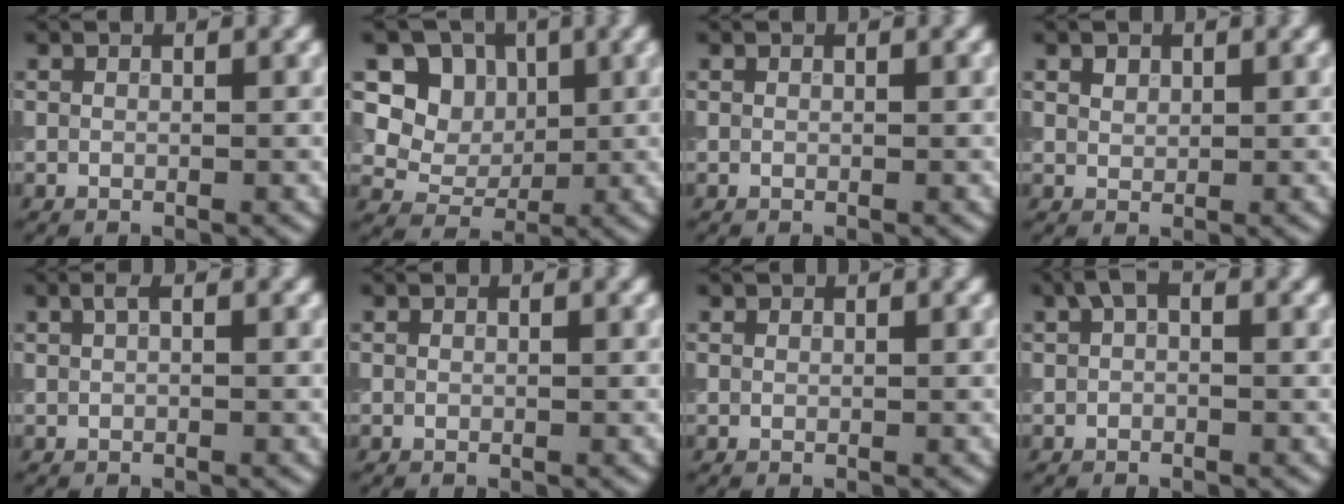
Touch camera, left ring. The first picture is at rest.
{"total": 7.1, "force": [3.0, 5.8, 2.7], "torque": [-0.056, -0.003, 0.052]}
{"total": 0.0}
{"total": 0.9, "force": [0.7, 0.5, 0.0], "torque": [-0.002, 0.003, 0.012]}
{"total": 0.6, "force": [0.2, 0.0, 0.5], "torque": [-0.015, 0.003, 0.002]}
{"total": 0.0}
{"total": 0.0}
{"total": 1.3, "force": [0.5, 0.6, 1.1], "torque": [-0.020, 0.007, 0.005]}